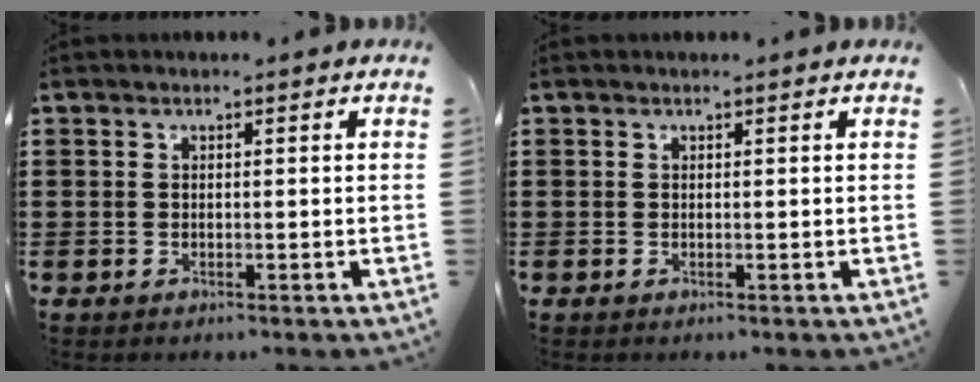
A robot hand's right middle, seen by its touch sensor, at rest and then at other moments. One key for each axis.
{"total": 0.0}